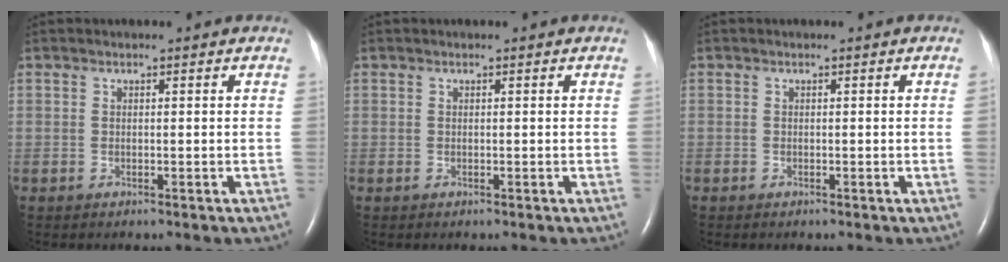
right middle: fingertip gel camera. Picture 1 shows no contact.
{"total": 0.0}
{"total": 0.6, "force": [0.0, -0.3, 0.5], "torque": [-0.008, -0.001, -0.001]}